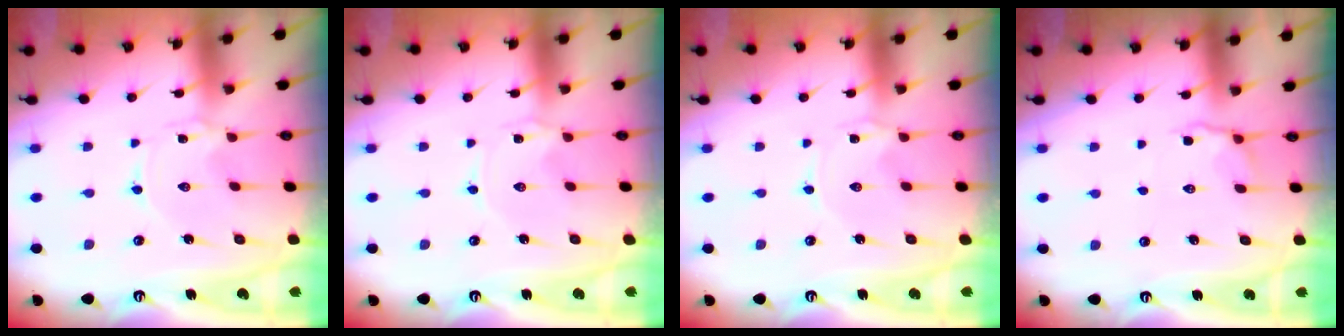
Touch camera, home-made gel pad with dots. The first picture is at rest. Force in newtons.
{"total": 0.0}
{"total": 0.0}
{"total": 4.8, "press": 4.4, "slide": 2.1}